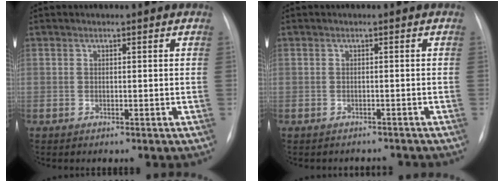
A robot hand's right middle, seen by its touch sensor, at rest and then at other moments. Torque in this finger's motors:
{"motor_torque": [0.03, -0.04, -0.03, -0.01]}